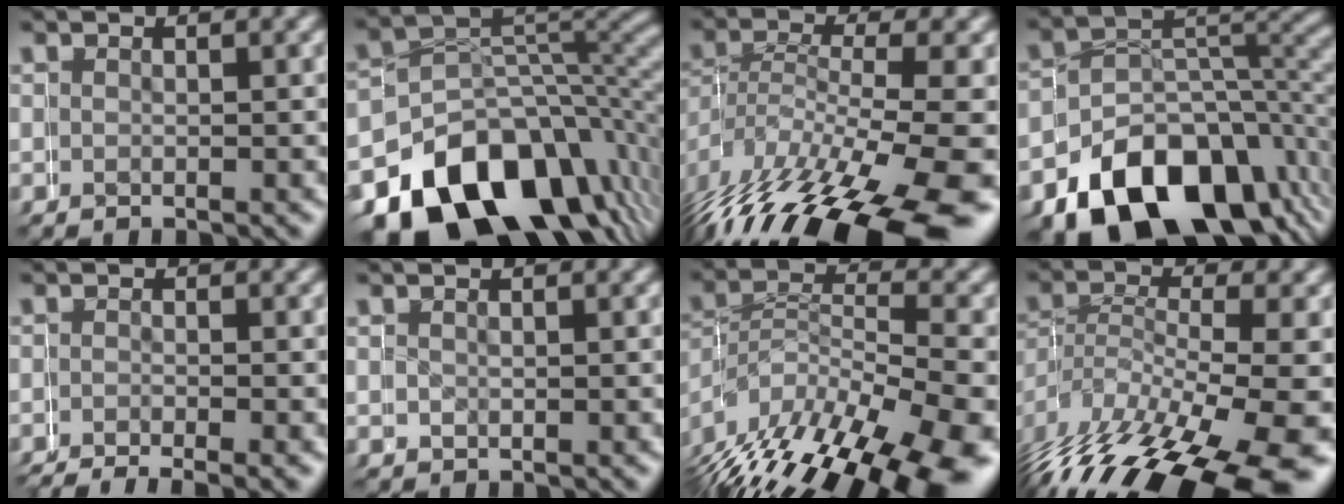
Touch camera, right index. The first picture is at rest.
{"total": 15.0, "force": [-8.0, 9.7, 8.1], "torque": [-0.122, -0.035, -0.116]}
{"total": 9.3, "force": [-4.2, 4.5, 6.9], "torque": [-0.121, -0.029, -0.041]}
{"total": 12.2, "force": [-7.4, 7.2, 6.4], "torque": [-0.077, -0.029, -0.107]}
{"total": 5.2, "force": [-4.7, 1.3, 1.7], "torque": [-0.020, -0.013, -0.064]}
{"total": 1.3, "force": [1.0, 0.3, -0.8], "torque": [0.009, -0.004, 0.020]}
{"total": 10.2, "force": [-6.1, 5.3, 6.1], "torque": [-0.114, -0.042, -0.074]}
{"total": 9.0, "force": [-3.7, 5.1, 6.5], "torque": [-0.120, -0.034, -0.035]}